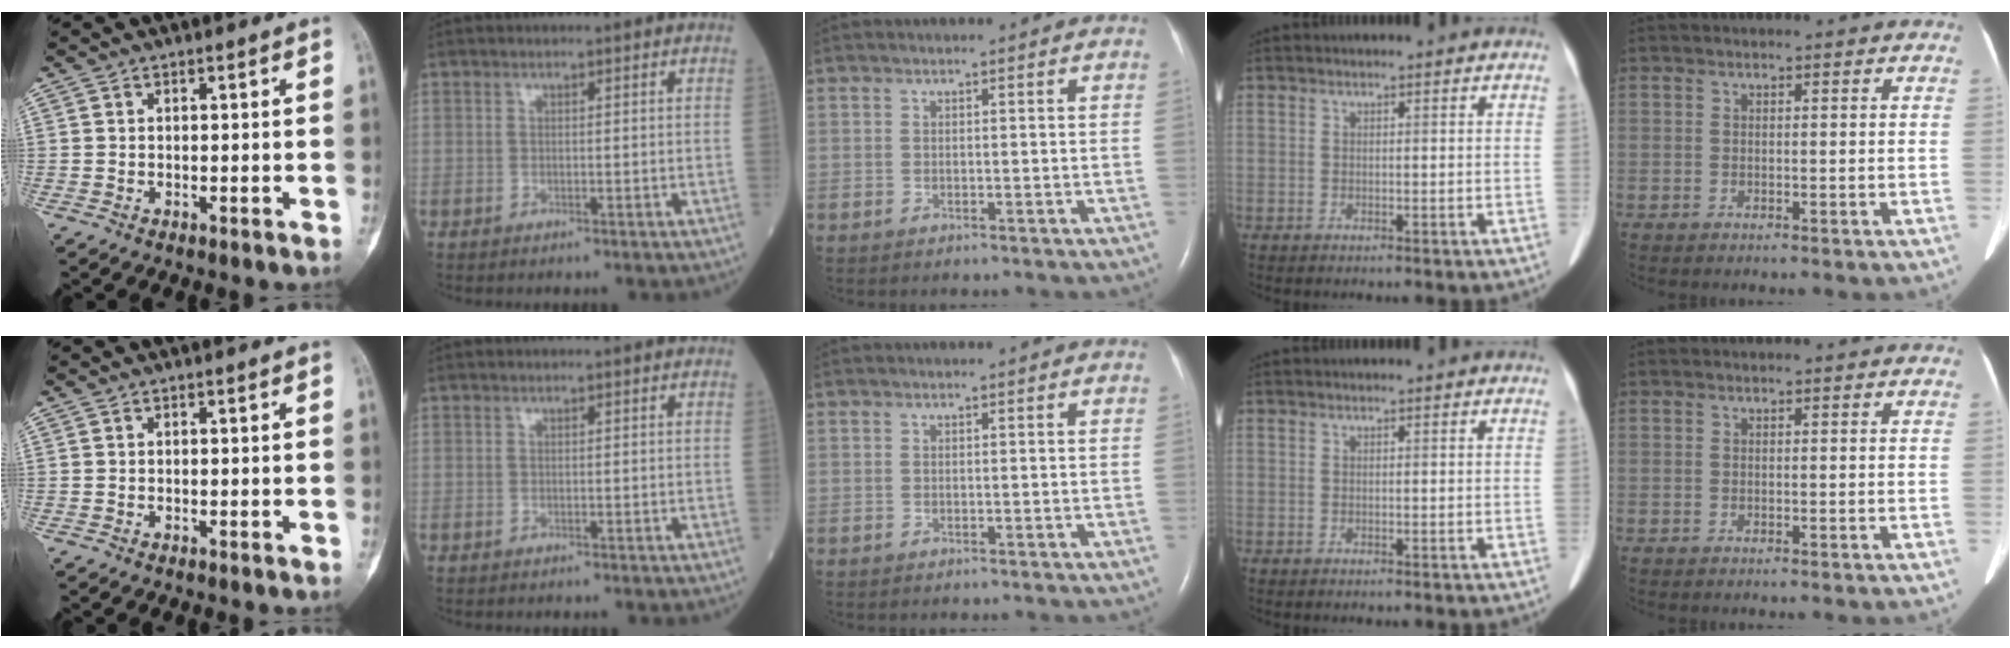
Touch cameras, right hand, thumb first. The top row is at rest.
{}